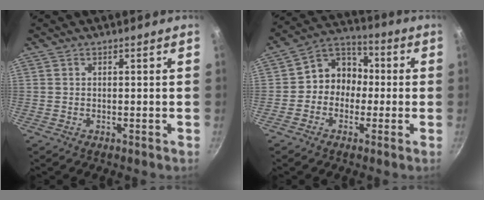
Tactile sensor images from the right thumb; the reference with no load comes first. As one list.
[{"total": 8.9, "force": [-1.0, 7.9, 4.1], "torque": [-0.017, 0.036, -0.037]}]